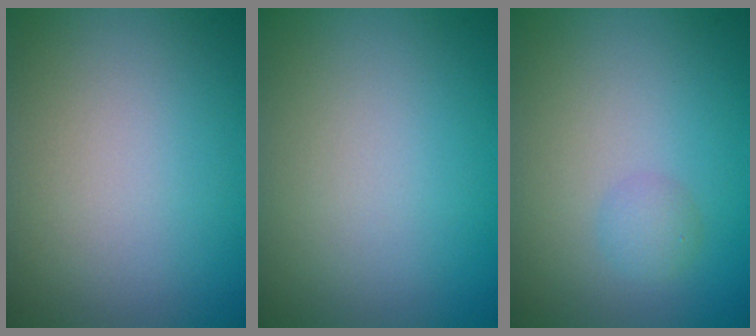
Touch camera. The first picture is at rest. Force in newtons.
{"total": 0.0}
{"total": 1.2, "press": 1.2, "slide": 0.0}